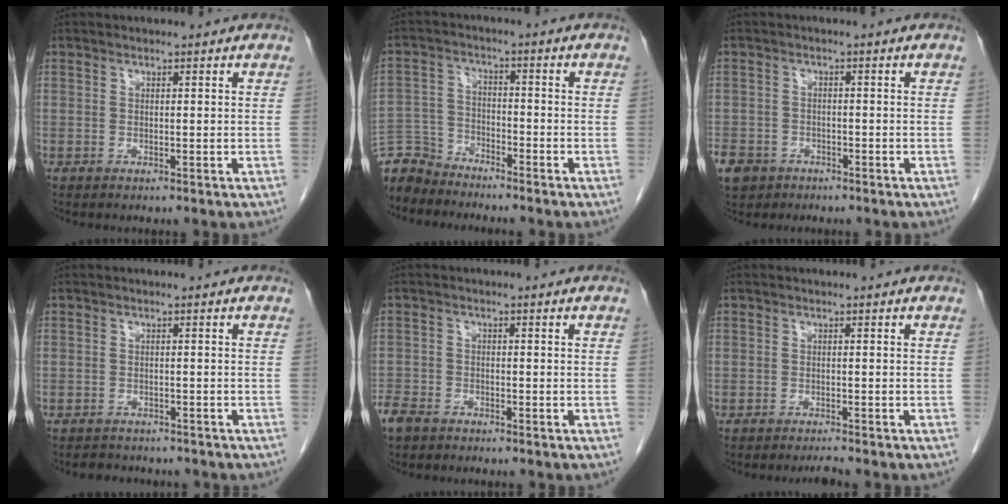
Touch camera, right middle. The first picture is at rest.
{"total": 6.8, "force": [-6.6, 1.6, -0.3], "torque": [0.006, 0.001, -0.132]}
{"total": 8.7, "force": [-4.9, 6.6, 2.6], "torque": [-0.080, 0.001, -0.080]}
{"total": 4.1, "force": [-3.7, 1.7, 0.6], "torque": [-0.010, 0.000, -0.045]}
{"total": 3.7, "force": [-3.1, 1.7, 1.1], "torque": [-0.022, -0.001, -0.057]}
{"total": 1.1, "force": [-1.0, -0.4, 0.2], "torque": [-0.008, -0.007, -0.013]}